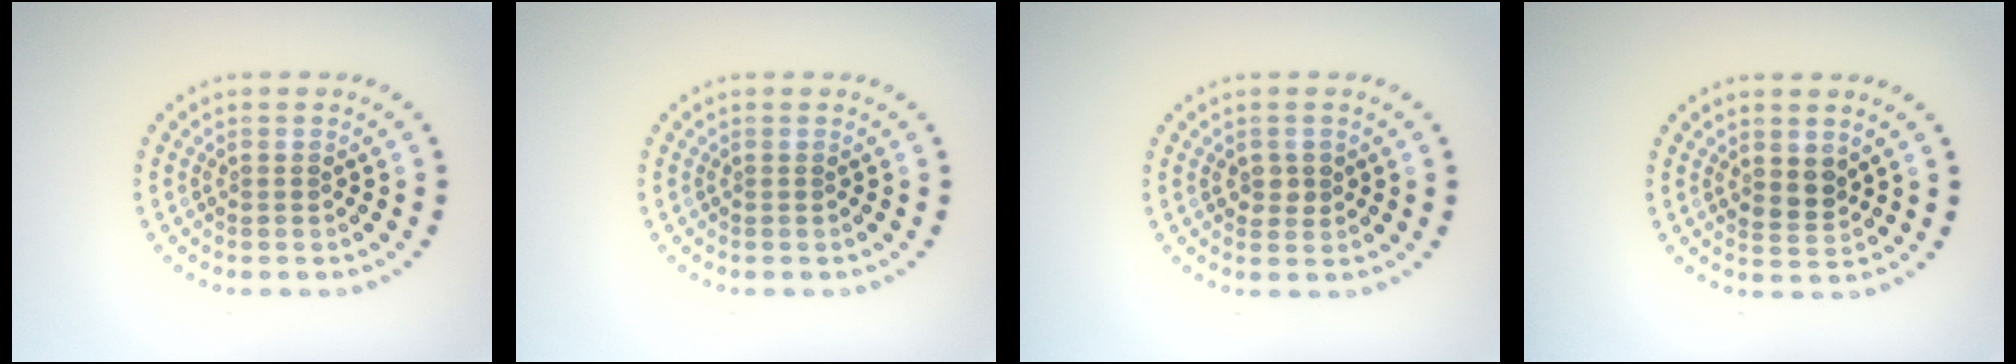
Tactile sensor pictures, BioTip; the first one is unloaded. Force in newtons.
{"total": 0.0}
{"total": 1.6, "press": 1.5, "slide": 0.3}
{"total": 1.9, "press": 1.8, "slide": 0.7}